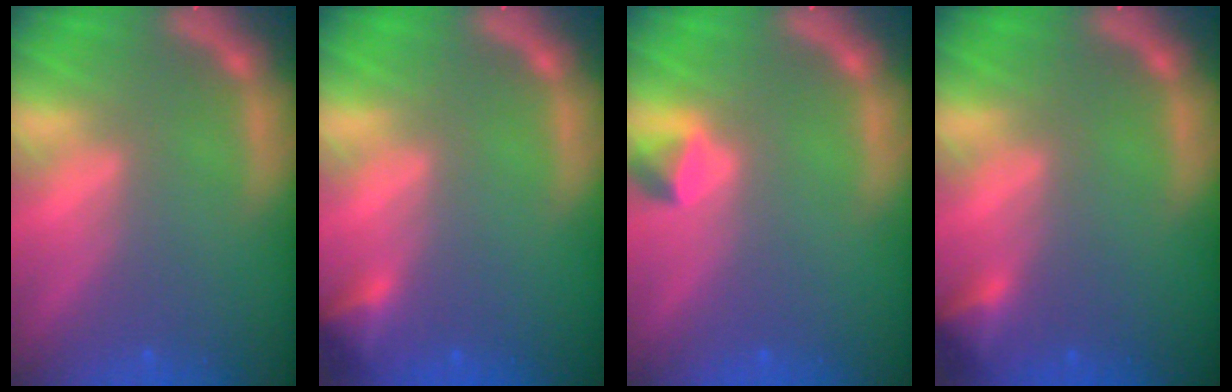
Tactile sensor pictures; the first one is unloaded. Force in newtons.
{"total": 1.9}
{"total": 1.4}
{"total": 1.9}